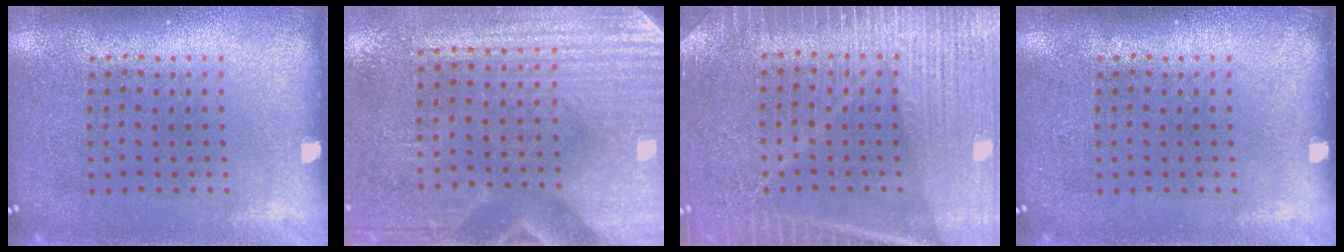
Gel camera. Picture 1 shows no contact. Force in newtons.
{"total": 3.1, "press": 2.8, "slide": 1.4}
{"total": 3.9, "press": 3.8, "slide": 0.9}
{"total": 0.0}